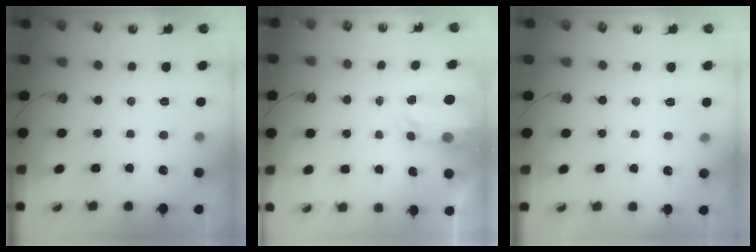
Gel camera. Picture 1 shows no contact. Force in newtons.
{"total": 4.4, "press": 4.4, "slide": 0.2}
{"total": 4.6, "press": 4.5, "slide": 0.5}